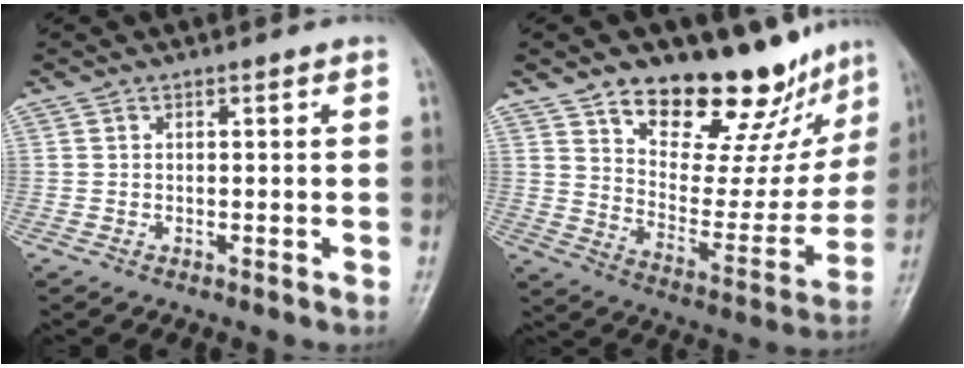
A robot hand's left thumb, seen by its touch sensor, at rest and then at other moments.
{"total": 21.4, "force": [16.2, 9.3, 10.3], "torque": [-0.087, -0.105, 0.242]}